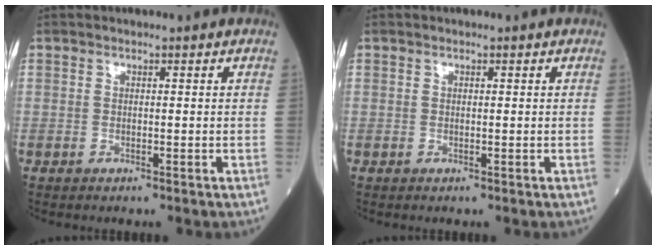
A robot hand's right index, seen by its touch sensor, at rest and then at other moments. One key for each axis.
{"total": 0.0}